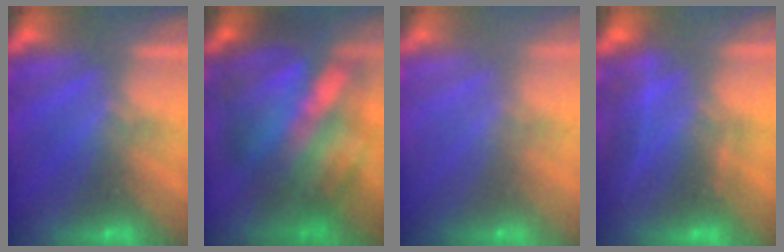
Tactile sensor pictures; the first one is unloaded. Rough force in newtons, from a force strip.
{"total": 7.1}
{"total": 8.3}
{"total": 2.3}